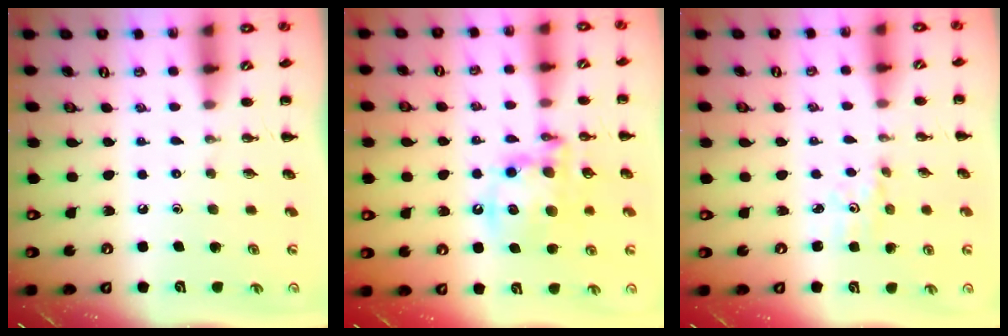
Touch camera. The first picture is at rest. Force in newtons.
{"total": 13.5, "press": 13.1, "slide": 3.2}
{"total": 2.4, "press": 2.3, "slide": 0.7}